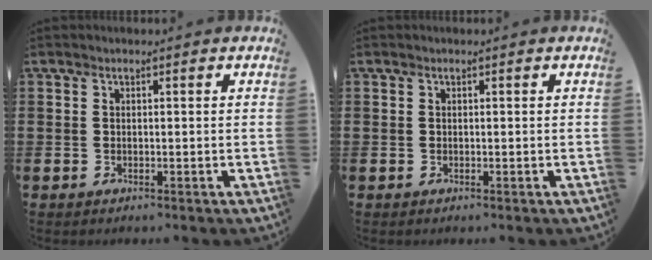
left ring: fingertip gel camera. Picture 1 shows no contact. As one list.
[{"total": 0.0}]